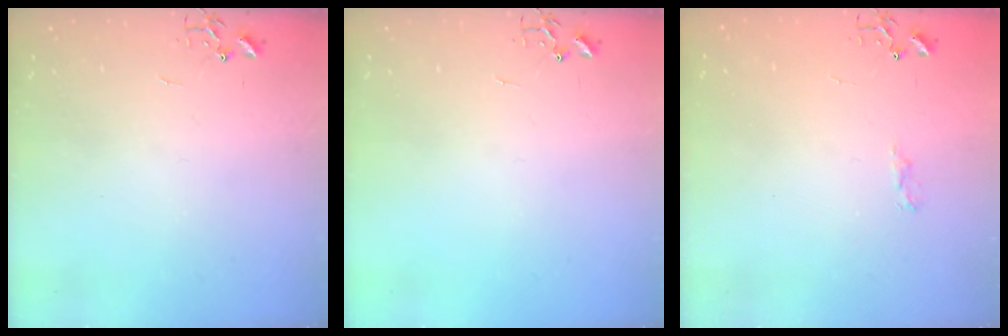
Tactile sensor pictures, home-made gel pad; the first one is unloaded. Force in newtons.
{"total": 0.0}
{"total": 5.6, "press": 5.6, "slide": 0.6}